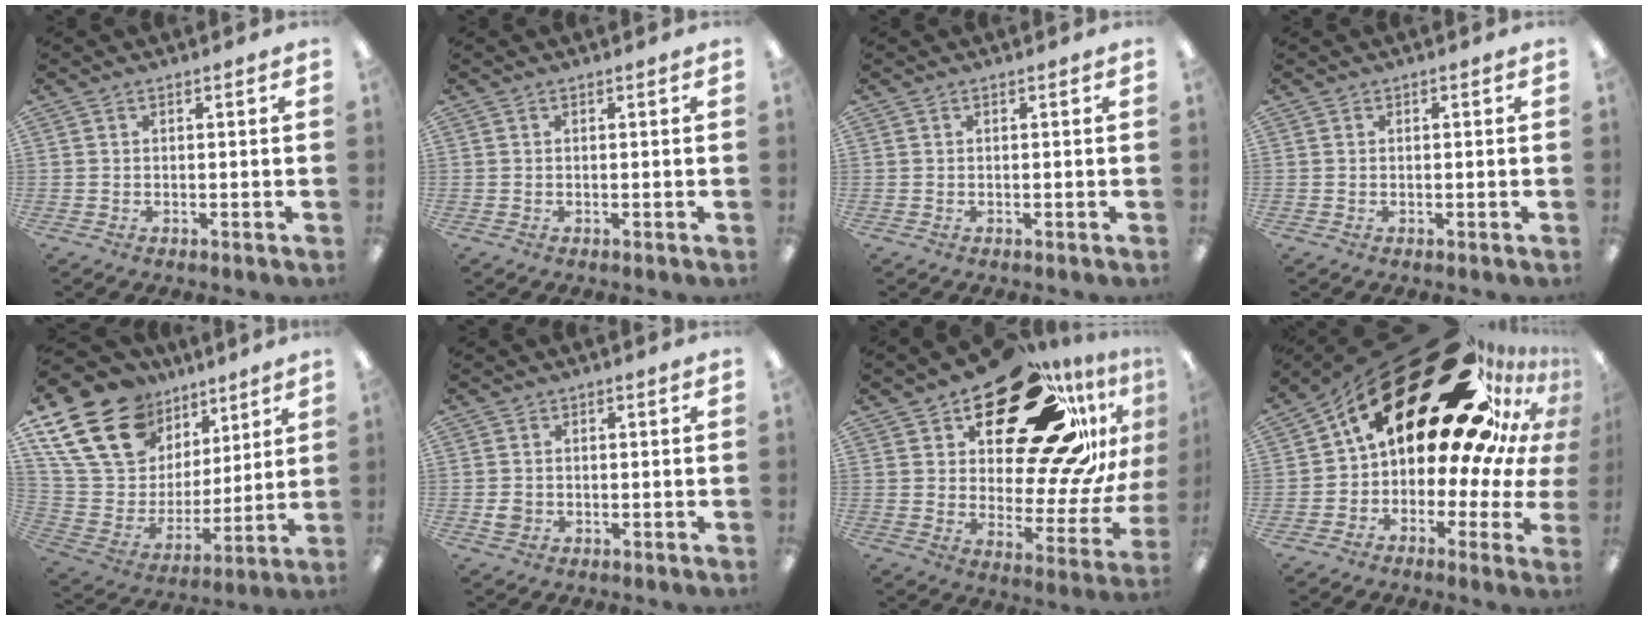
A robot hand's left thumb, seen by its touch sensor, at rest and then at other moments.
{"total": 0.0}
{"total": 0.0}
{"total": 0.0}
{"total": 22.4, "force": [13.5, 14.6, 10.5], "torque": [-0.227, -0.065, 0.263]}
{"total": 2.5, "force": [-0.3, 2.2, 1.0], "torque": [-0.009, 0.002, -0.007]}
{"total": 28.2, "force": [17.7, 12.6, 18.0], "torque": [-0.242, -0.115, 0.298]}
{"total": 31.3, "force": [17.9, 15.4, 20.7], "torque": [-0.273, -0.132, 0.337]}